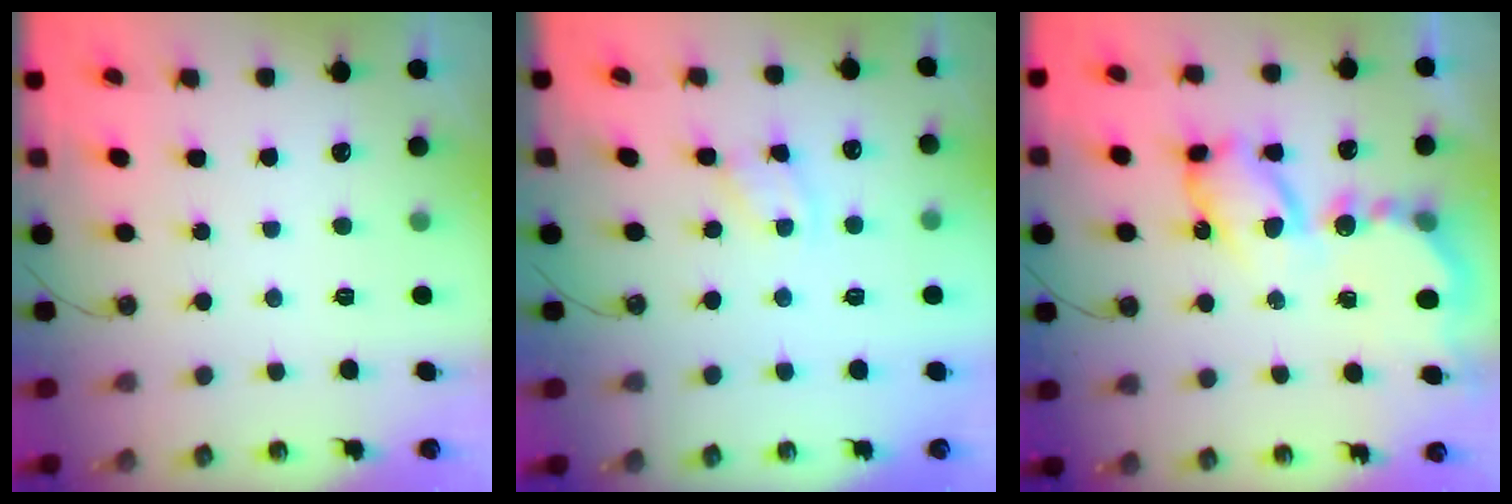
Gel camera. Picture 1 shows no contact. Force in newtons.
{"total": 1.9, "press": 1.8, "slide": 0.3}
{"total": 13.0, "press": 13.0, "slide": 0.9}